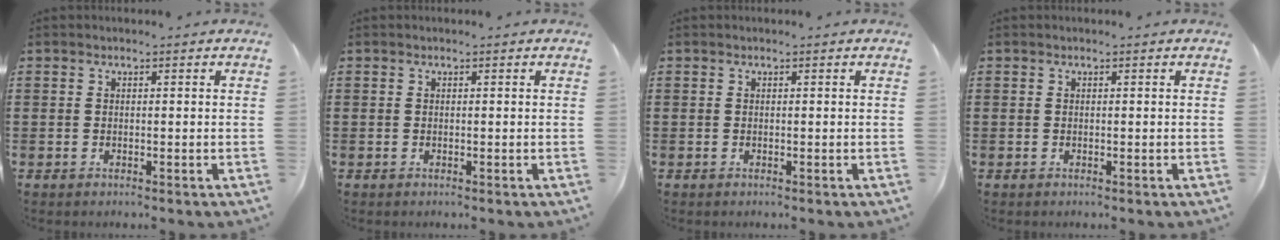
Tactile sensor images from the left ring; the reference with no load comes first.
{"total": 0.0}
{"total": 0.0}
{"total": 0.0}